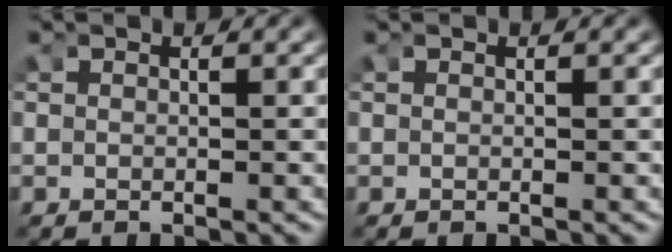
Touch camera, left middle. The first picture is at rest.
{"total": 0.0}